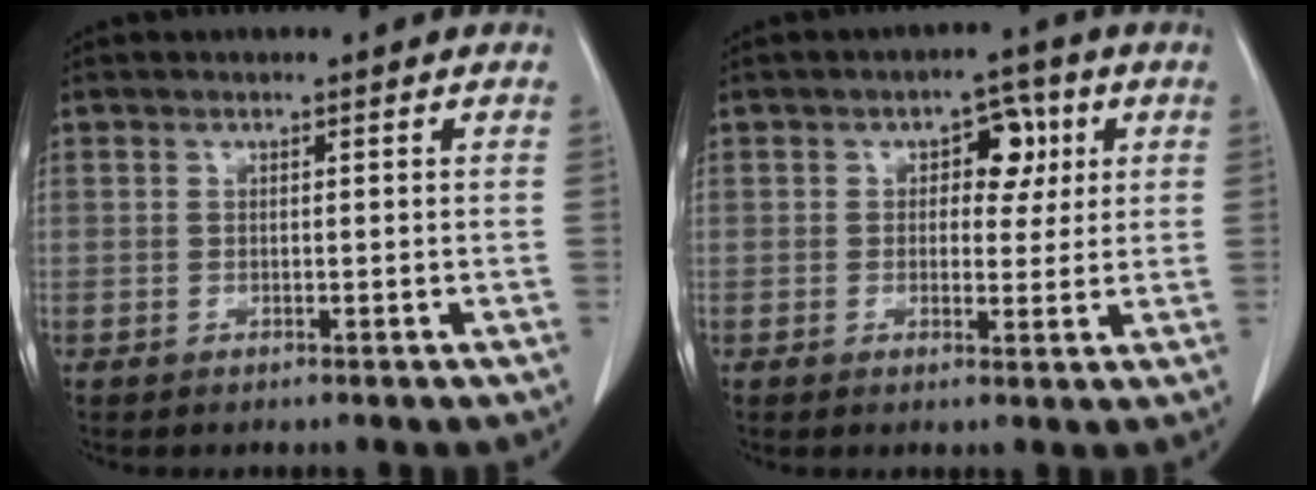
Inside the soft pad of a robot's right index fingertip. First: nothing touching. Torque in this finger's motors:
{"motor_torque": [0.12, 0.26, 0.05, 0.02]}